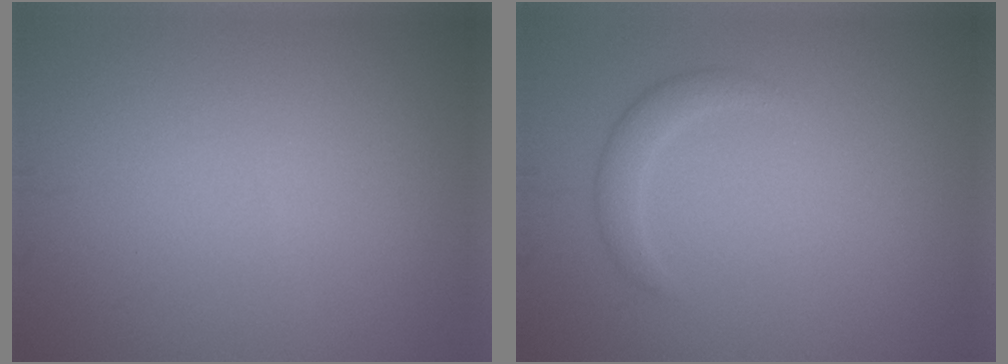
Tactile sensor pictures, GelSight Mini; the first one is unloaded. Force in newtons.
{"total": 1.6, "press": 1.6, "slide": 0.1}